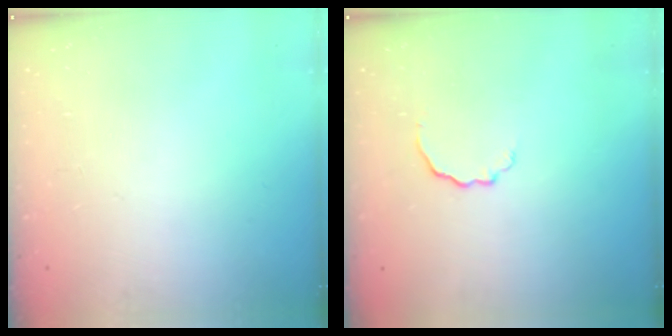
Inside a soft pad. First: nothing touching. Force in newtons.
{"total": 3.2, "press": 3.1, "slide": 0.8}